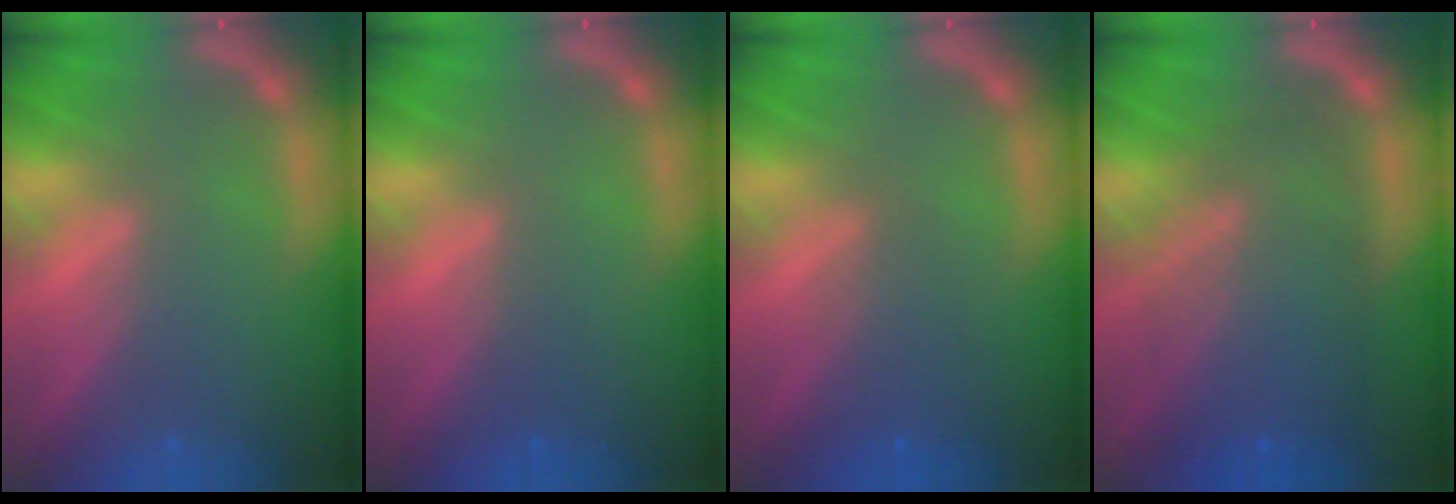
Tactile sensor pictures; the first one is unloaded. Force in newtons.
{"total": 1.0}
{"total": 2.5}
{"total": 9.0}